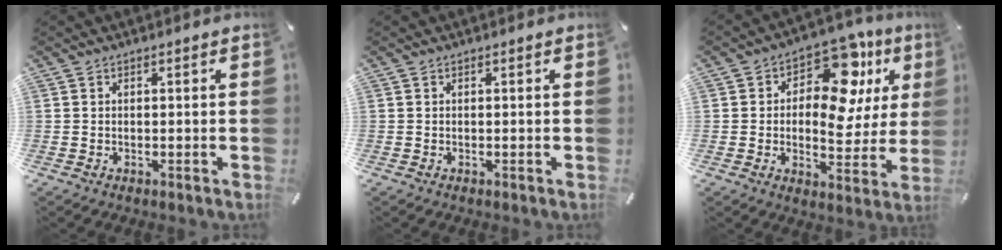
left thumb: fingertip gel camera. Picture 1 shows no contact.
{"total": 0.0}
{"total": 15.2, "force": [6.4, 8.9, 10.5], "torque": [-0.151, -0.043, 0.111]}